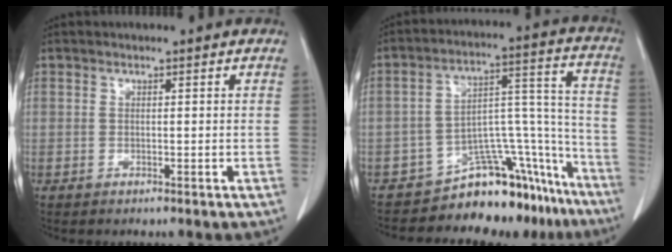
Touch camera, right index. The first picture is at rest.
{"total": 15.5, "force": [-13.6, 5.6, 4.9], "torque": [-0.020, 0.088, -0.197]}